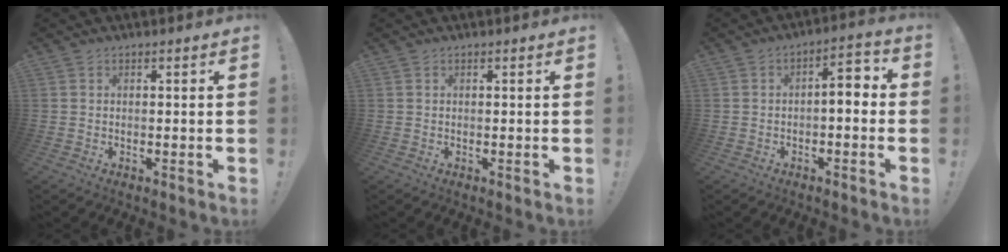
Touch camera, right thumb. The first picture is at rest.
{"total": 0.0}
{"total": 5.6, "force": [-1.2, 2.4, 4.9], "torque": [-0.065, 0.003, -0.028]}